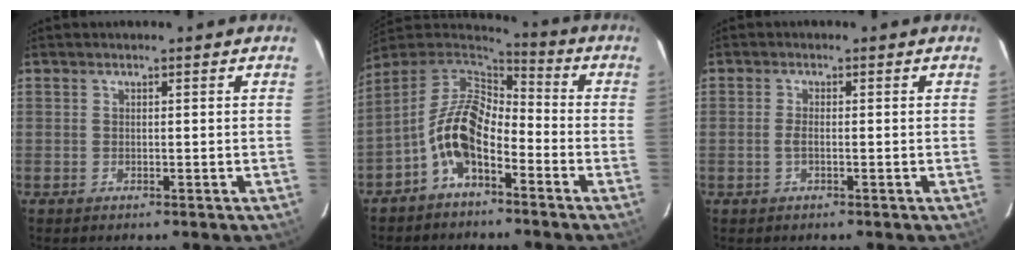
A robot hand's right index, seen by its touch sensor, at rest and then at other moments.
{"total": 11.2, "force": [-4.8, 5.7, 8.4], "torque": [-0.171, 0.015, -0.096]}
{"total": 1.6, "force": [-0.5, 0.5, 1.5], "torque": [-0.033, 0.001, -0.010]}